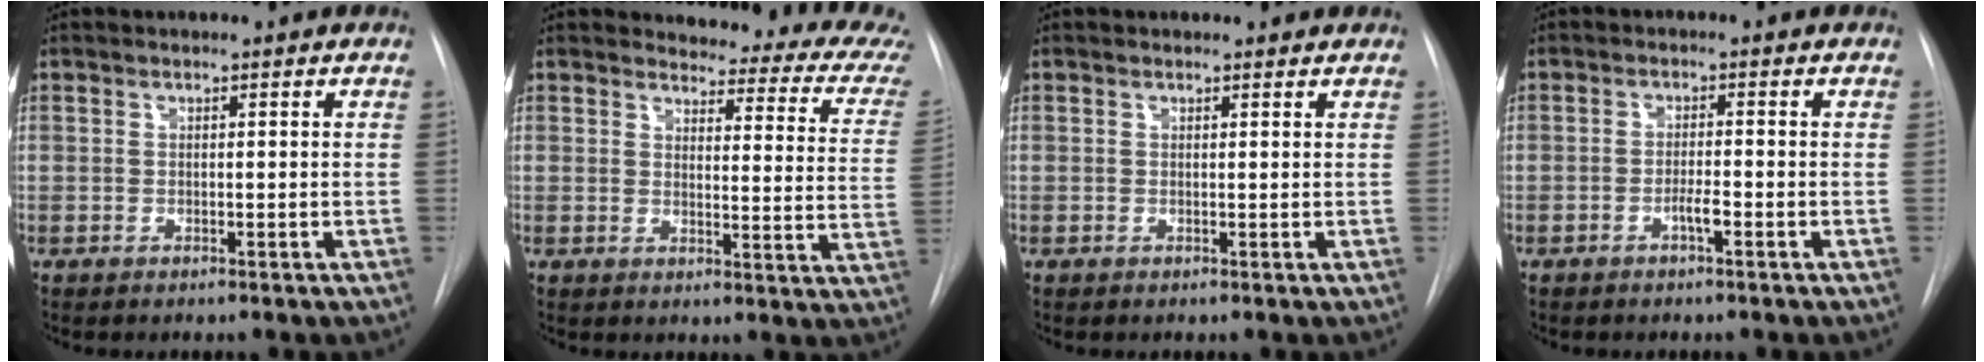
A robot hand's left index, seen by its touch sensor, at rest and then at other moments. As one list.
[{"total": 14.3, "force": [13.8, 1.5, 3.4], "torque": [-0.017, -0.093, 0.124]}, {"total": 2.0, "force": [1.8, 0.8, 0.4], "torque": [-0.008, 0.010, 0.015]}, {"total": 2.0, "force": [-1.1, 0.1, 1.6], "torque": [-0.029, 0.000, -0.021]}]